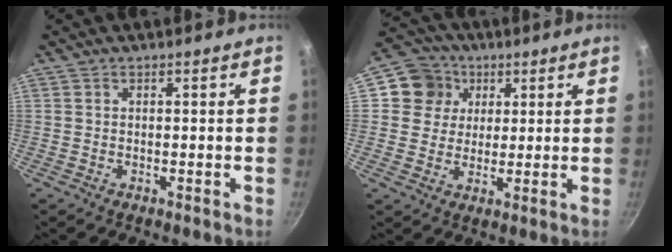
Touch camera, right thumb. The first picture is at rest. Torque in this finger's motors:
{"motor_torque": [0.22, 0.13, 0.23, 0.06, -0.01]}